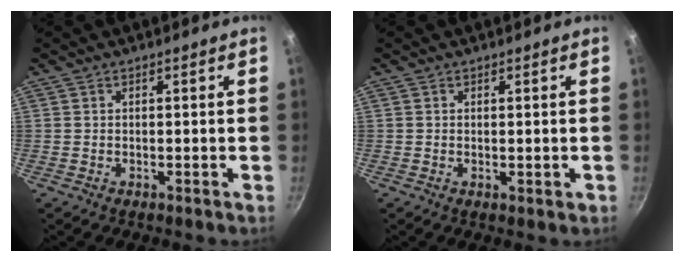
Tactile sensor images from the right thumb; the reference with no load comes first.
{"total": 0.9, "force": [0.1, 0.3, 0.8], "torque": [-0.010, -0.002, 0.000]}